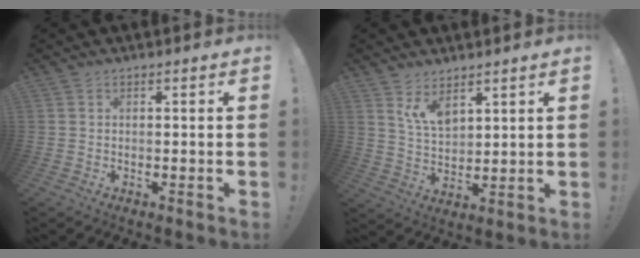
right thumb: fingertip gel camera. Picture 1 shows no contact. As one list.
[{"total": 7.7, "force": [5.6, 3.7, 3.8], "torque": [-0.079, -0.033, 0.108]}]